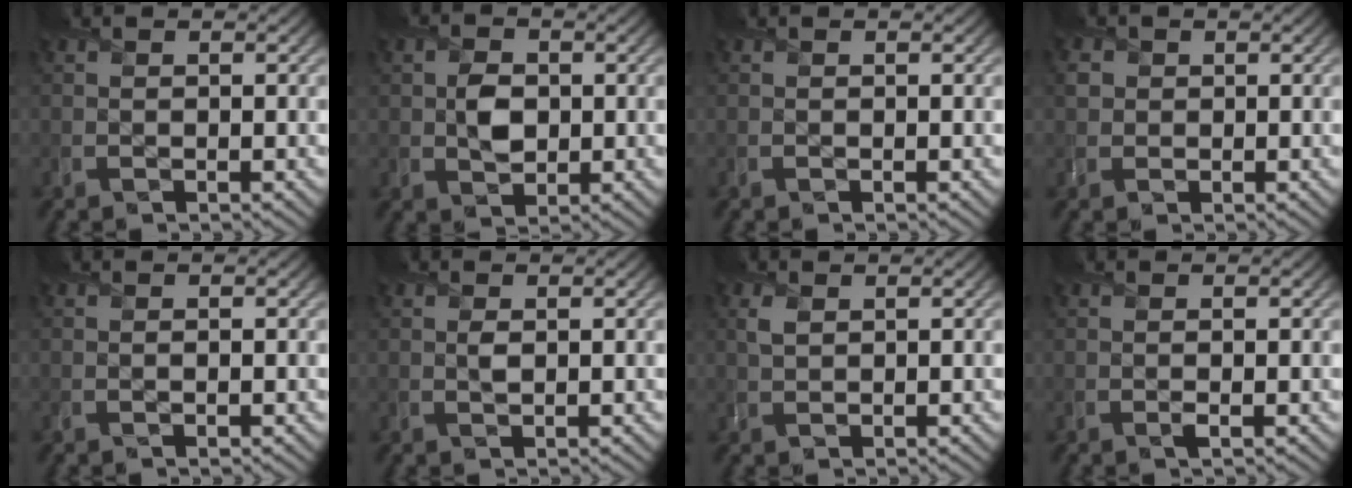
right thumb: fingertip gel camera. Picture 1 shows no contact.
{"total": 3.6, "force": [0.2, 2.6, 2.4], "torque": [-0.053, -0.002, -0.001]}
{"total": 0.0}
{"total": 1.6, "force": [0.5, 1.5, 0.2], "torque": [-0.009, 0.000, 0.006]}
{"total": 0.0}
{"total": 1.1, "force": [0.4, 0.4, 0.9], "torque": [-0.023, -0.001, 0.008]}
{"total": 1.6, "force": [0.9, 0.9, 1.1], "torque": [-0.031, 0.002, 0.017]}
{"total": 0.7, "force": [0.1, 0.0, 0.7], "torque": [-0.017, 0.001, -0.001]}